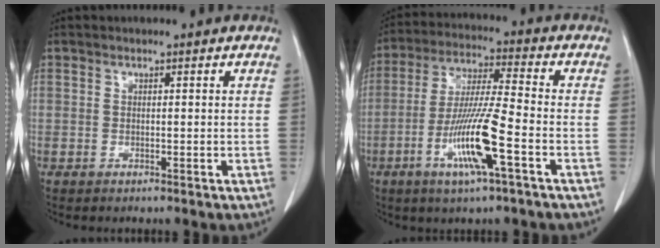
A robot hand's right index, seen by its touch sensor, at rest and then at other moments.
{"total": 12.1, "force": [-4.6, 0.2, 11.2], "torque": [-0.222, -0.012, -0.089]}